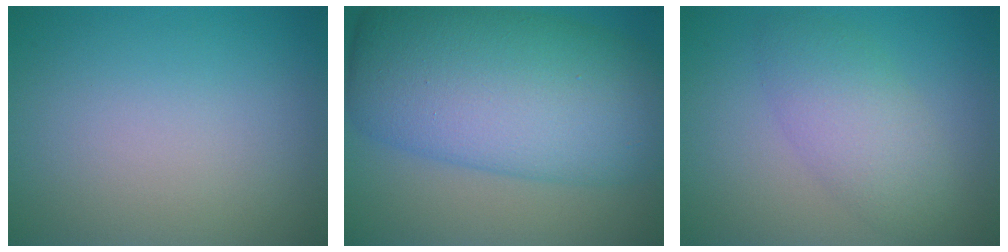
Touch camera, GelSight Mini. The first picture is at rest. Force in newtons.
{"total": 13.3, "press": 13.3, "slide": 0.3}
{"total": 4.1, "press": 4.1, "slide": 0.3}